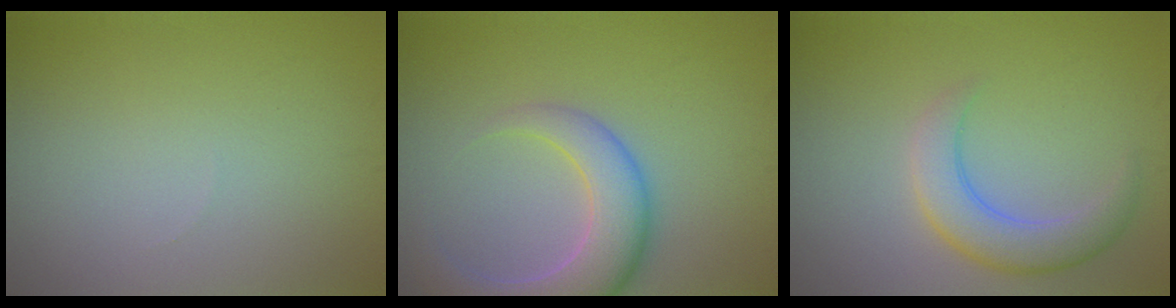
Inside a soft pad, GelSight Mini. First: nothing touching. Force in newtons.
{"total": 6.8, "press": 6.8, "slide": 0.5}
{"total": 4.3, "press": 4.3, "slide": 0.3}